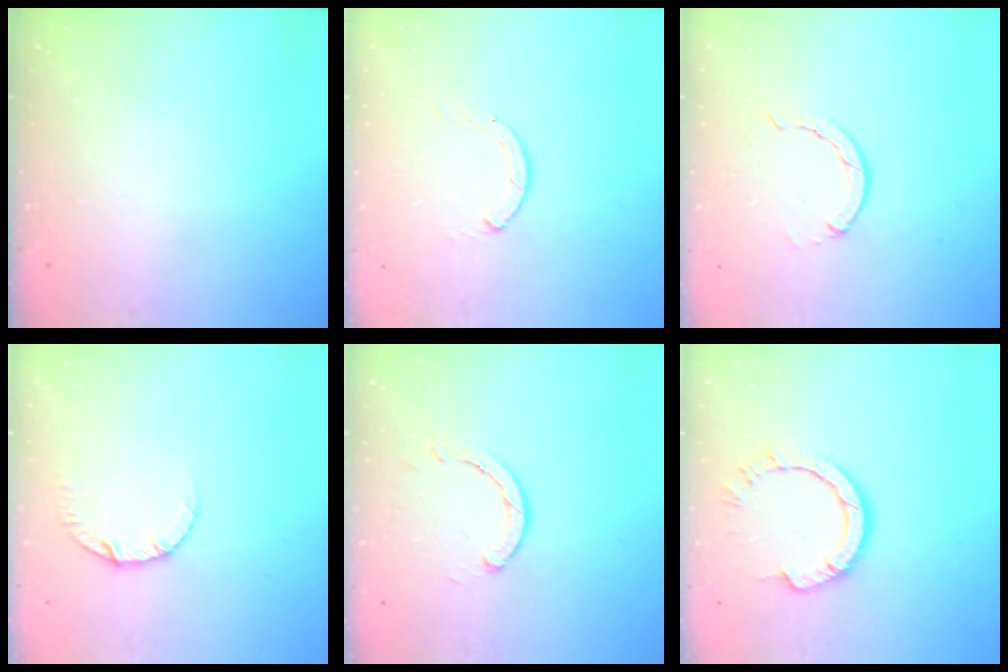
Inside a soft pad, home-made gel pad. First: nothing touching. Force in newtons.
{"total": 0.0}
{"total": 2.8, "press": 2.7, "slide": 0.4}
{"total": 4.5, "press": 4.5, "slide": 0.4}
{"total": 2.9, "press": 2.9, "slide": 0.5}
{"total": 8.3, "press": 8.3, "slide": 0.9}